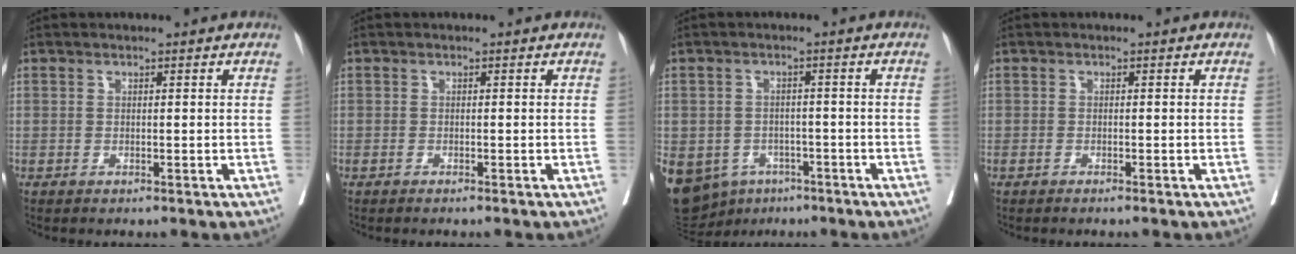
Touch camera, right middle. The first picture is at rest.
{"total": 1.6, "force": [-1.3, -0.1, 0.9], "torque": [-0.012, 0.000, -0.016]}
{"total": 17.9, "force": [-8.5, 13.9, 7.3], "torque": [-0.226, -0.006, -0.112]}
{"total": 1.8, "force": [-1.5, -0.1, 1.1], "torque": [-0.014, 0.001, -0.018]}